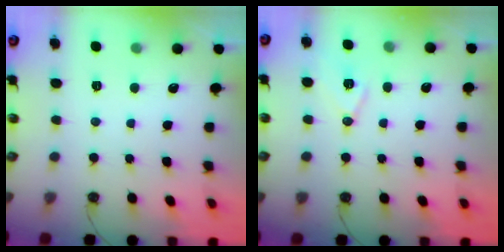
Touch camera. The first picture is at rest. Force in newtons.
{"total": 8.5, "press": 7.8, "slide": 3.5}